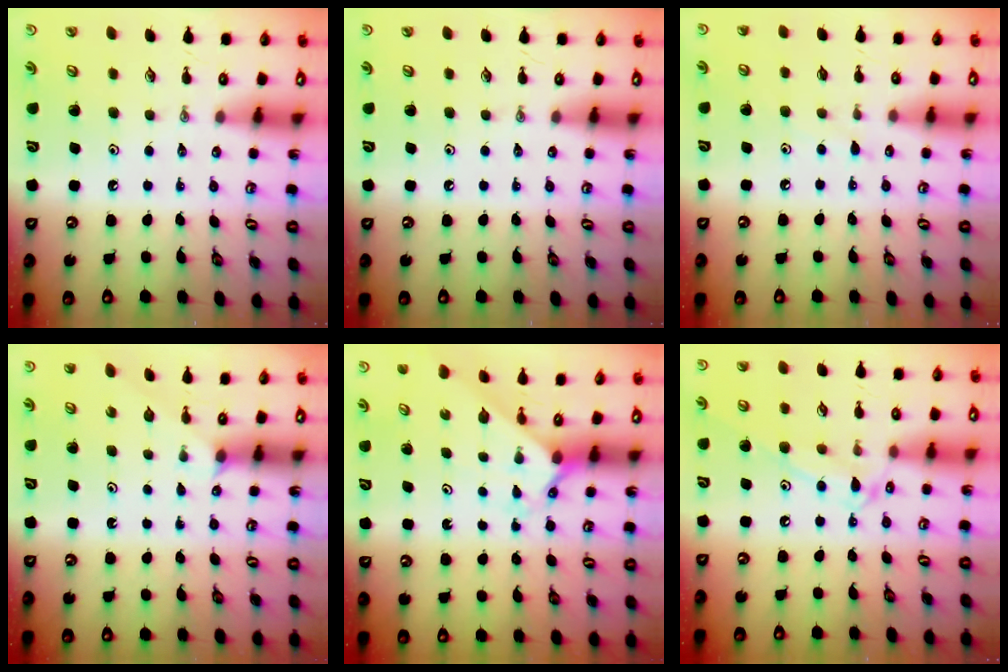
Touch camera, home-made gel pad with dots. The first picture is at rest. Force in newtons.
{"total": 0.0}
{"total": 5.0, "press": 5.0, "slide": 0.5}
{"total": 2.5, "press": 2.5, "slide": 0.3}
{"total": 2.1, "press": 2.1, "slide": 0.3}
{"total": 12.3, "press": 12.3, "slide": 0.9}